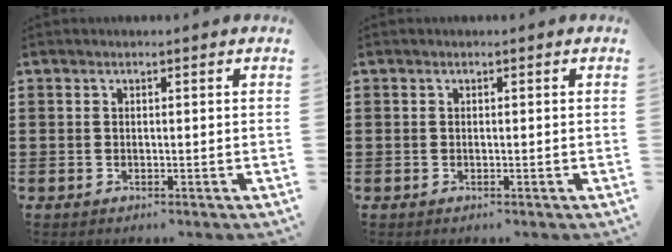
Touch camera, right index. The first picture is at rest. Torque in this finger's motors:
{"motor_torque": [2.14, 0.00, 0.02, 0.01]}